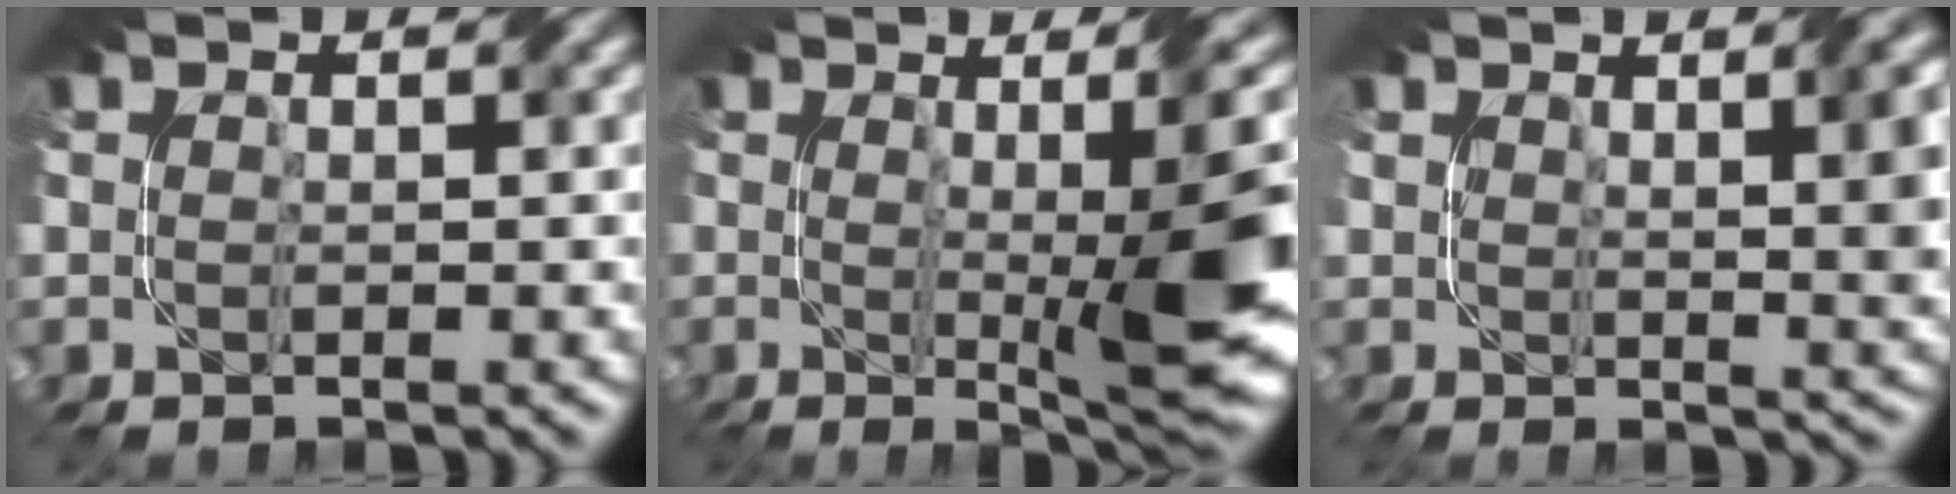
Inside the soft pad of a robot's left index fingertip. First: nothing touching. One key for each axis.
{"total": 11.7, "fx": -0.1, "fy": 2.6, "fz": 11.4, "tx": -0.134, "ty": -0.004, "tz": 0.009}
{"total": 6.1, "fx": 2.1, "fy": 2.0, "fz": 5.4, "tx": -0.047, "ty": 0.000, "tz": 0.038}